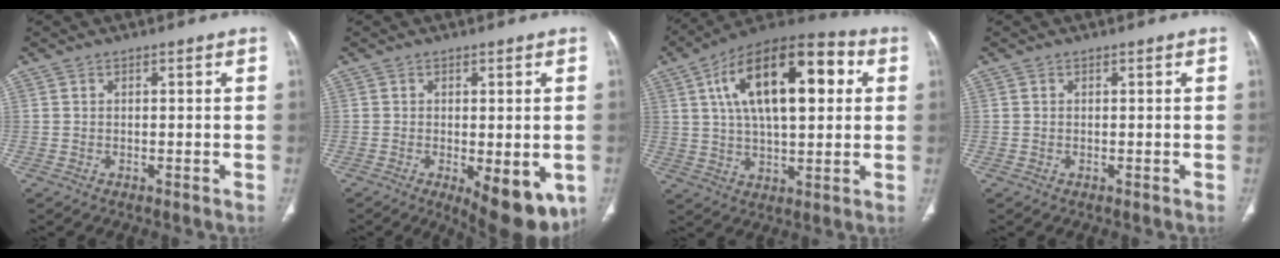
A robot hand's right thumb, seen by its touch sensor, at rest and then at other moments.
{"total": 11.3, "force": [-3.9, 4.6, 9.6], "torque": [-0.117, -0.015, -0.044]}
{"total": 22.5, "force": [6.0, 10.4, 19.1], "torque": [-0.296, 0.015, 0.089]}
{"total": 0.0}